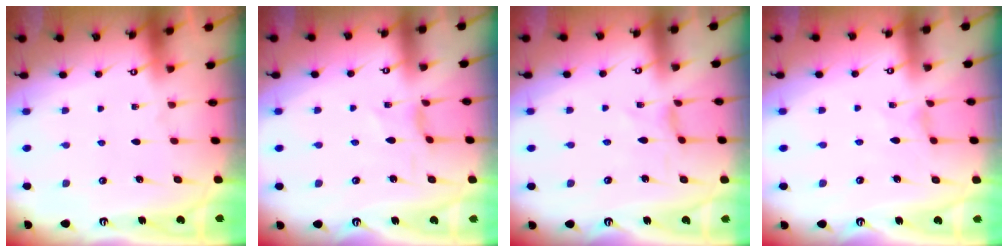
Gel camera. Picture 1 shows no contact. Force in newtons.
{"total": 2.2, "press": 2.2, "slide": 0.2}
{"total": 0.0}
{"total": 0.0}